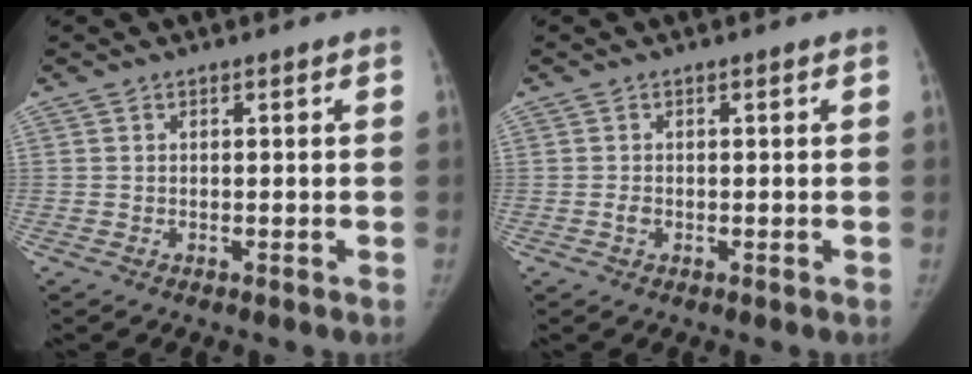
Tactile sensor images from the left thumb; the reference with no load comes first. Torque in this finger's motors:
{"motor_torque": [0.03, 0.30, 0.46, -0.42, 0.02]}